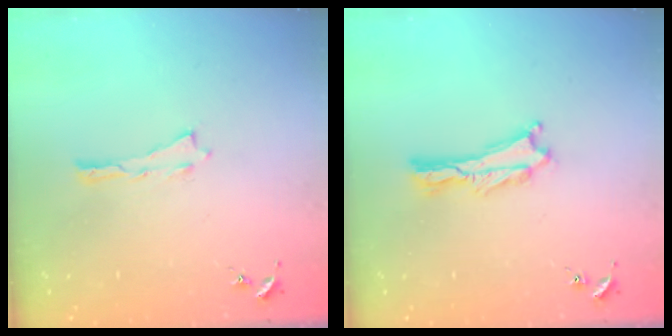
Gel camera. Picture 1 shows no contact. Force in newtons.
{"total": 1.2, "press": 1.1, "slide": 0.3}